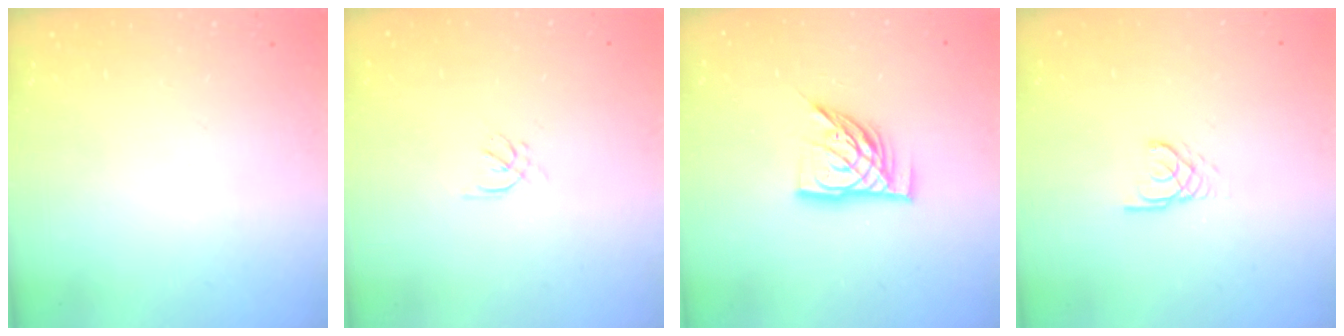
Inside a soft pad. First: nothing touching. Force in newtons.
{"total": 1.5, "press": 1.4, "slide": 0.6}
{"total": 13.0, "press": 13.0, "slide": 1.2}
{"total": 2.4, "press": 2.4, "slide": 0.3}